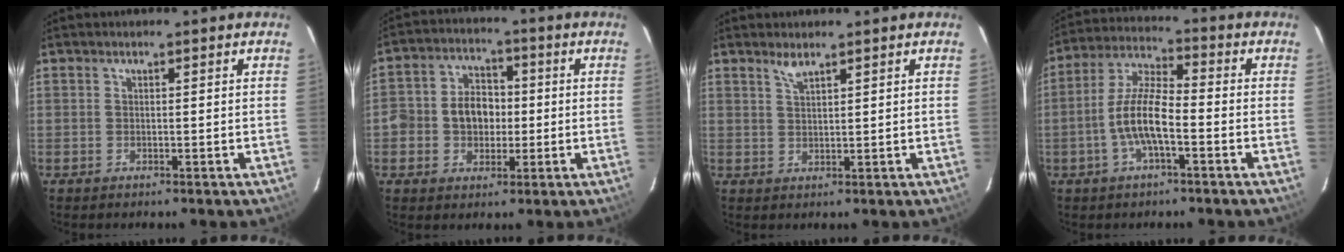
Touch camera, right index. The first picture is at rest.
{"total": 8.4, "force": [-0.9, 6.9, 4.8], "torque": [-0.098, 0.025, -0.012]}
{"total": 2.1, "force": [1.7, 0.4, 1.2], "torque": [-0.023, 0.001, 0.033]}
{"total": 9.4, "force": [-3.1, 2.6, 8.5], "torque": [-0.182, 0.008, -0.061]}